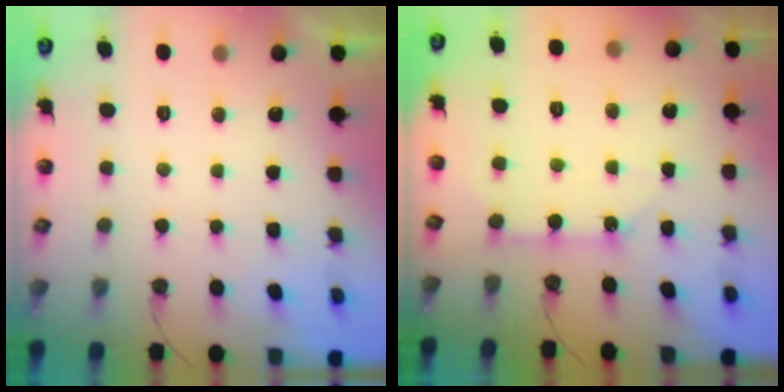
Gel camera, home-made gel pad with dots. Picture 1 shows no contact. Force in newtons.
{"total": 7.7, "press": 7.6, "slide": 0.4}